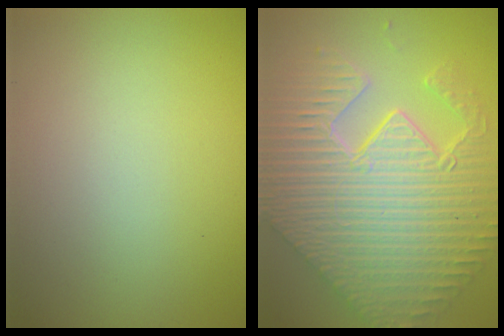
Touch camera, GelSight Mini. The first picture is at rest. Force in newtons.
{"total": 11.5, "press": 7.7, "slide": 8.5}